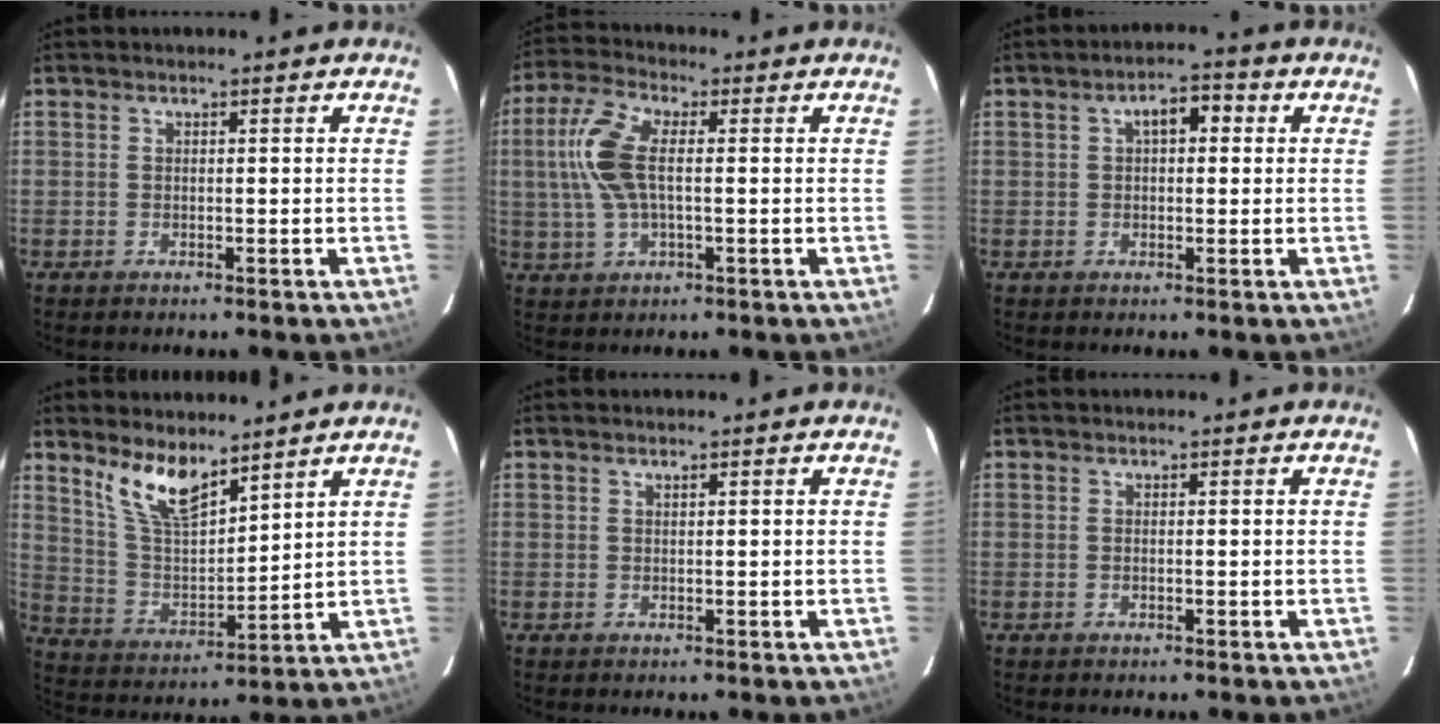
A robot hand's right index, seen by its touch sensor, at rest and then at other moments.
{"total": 10.1, "force": [0.7, 4.4, 9.1], "torque": [-0.199, 0.014, 0.014]}
{"total": 4.4, "force": [1.2, 2.1, 3.7], "torque": [-0.059, 0.018, 0.019]}
{"total": 10.4, "force": [7.8, 3.0, 6.1], "torque": [-0.121, -0.003, 0.160]}
{"total": 0.5, "force": [0.4, -0.4, 0.1], "torque": [-0.004, 0.000, 0.007]}
{"total": 0.0}